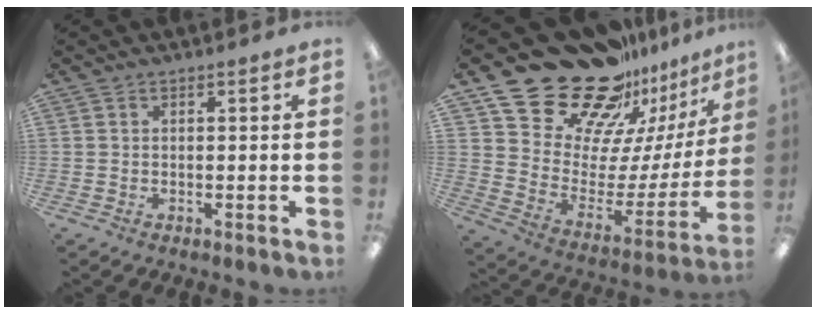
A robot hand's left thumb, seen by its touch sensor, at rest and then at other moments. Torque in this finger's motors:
{"motor_torque": [0.58, 0.58, 1.06, -1.71, 0.36]}